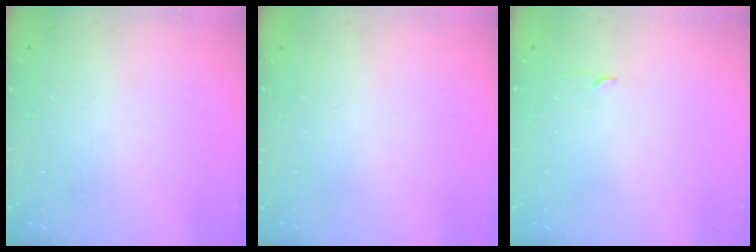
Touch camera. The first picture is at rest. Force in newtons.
{"total": 0.0}
{"total": 2.3, "press": 2.2, "slide": 0.3}